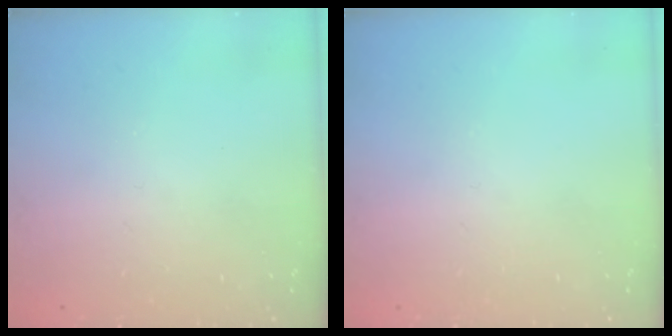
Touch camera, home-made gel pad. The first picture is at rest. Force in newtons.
{"total": 0.0}